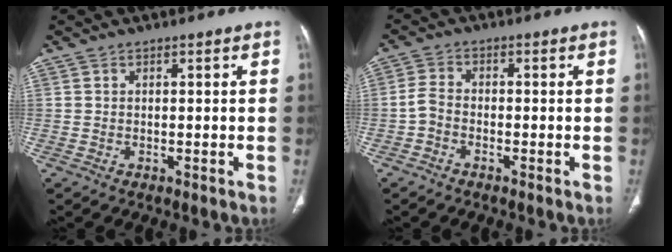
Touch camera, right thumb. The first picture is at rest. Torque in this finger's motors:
{"motor_torque": [-0.53, 0.54, 0.08, 0.49, -0.04]}